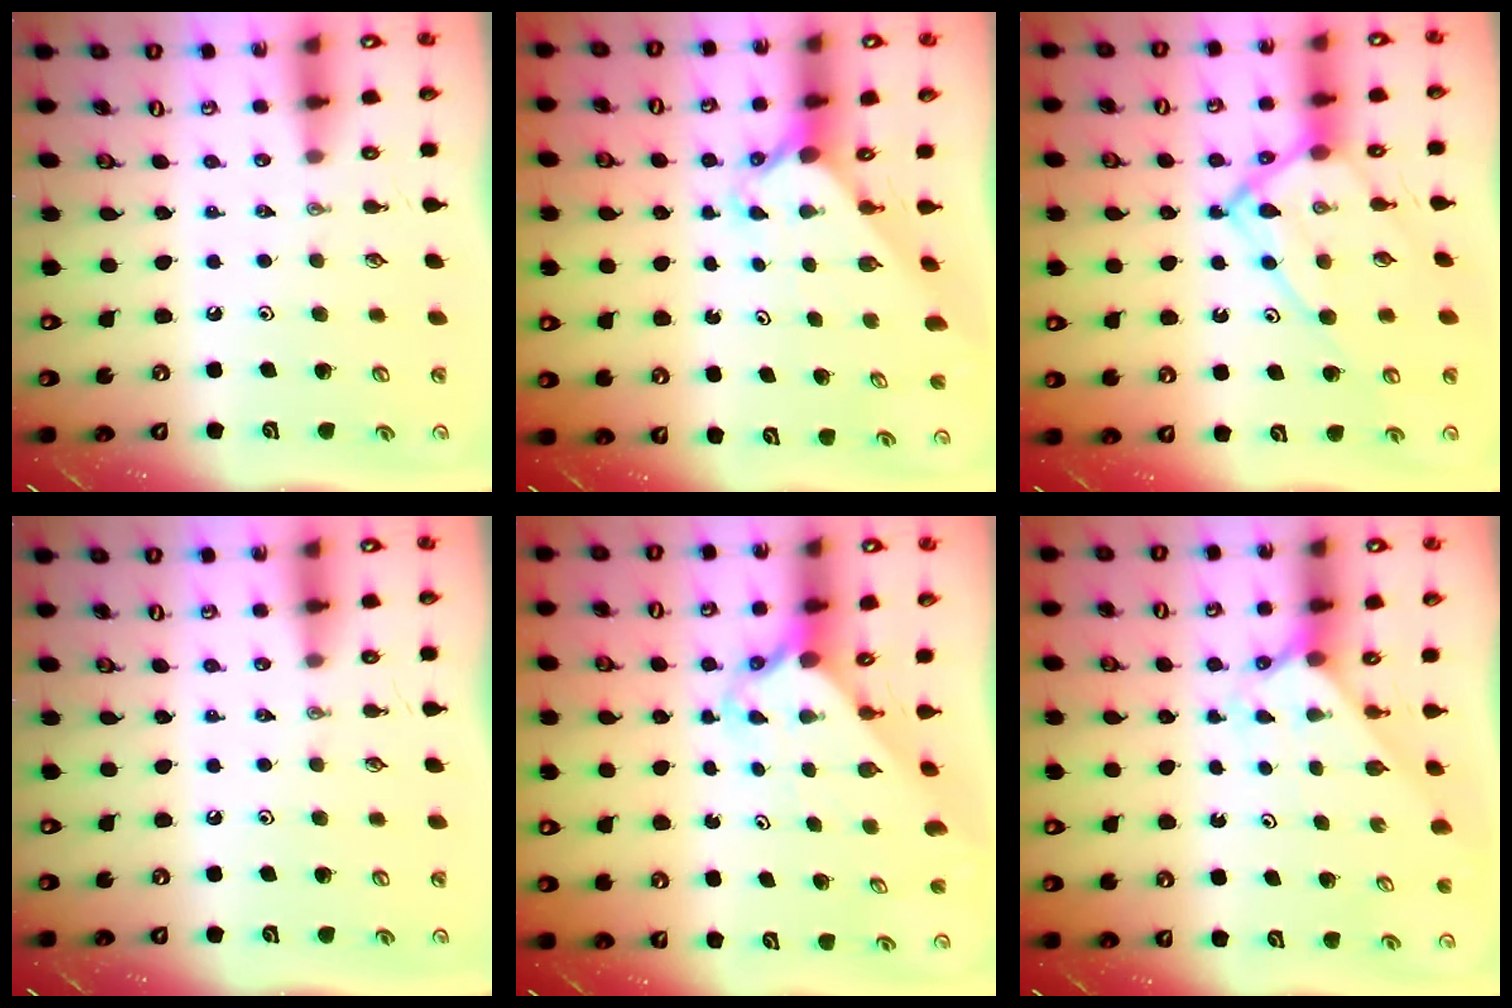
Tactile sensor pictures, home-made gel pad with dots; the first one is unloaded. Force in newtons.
{"total": 2.4, "press": 2.4, "slide": 0.2}
{"total": 13.3, "press": 13.2, "slide": 1.7}
{"total": 0.0}
{"total": 2.3, "press": 2.3, "slide": 0.2}
{"total": 2.1, "press": 2.1, "slide": 0.2}